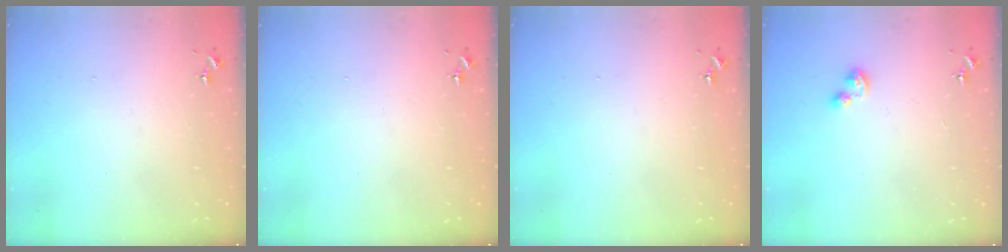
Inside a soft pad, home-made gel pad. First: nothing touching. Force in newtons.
{"total": 0.0}
{"total": 0.0}
{"total": 2.7, "press": 2.7, "slide": 0.3}